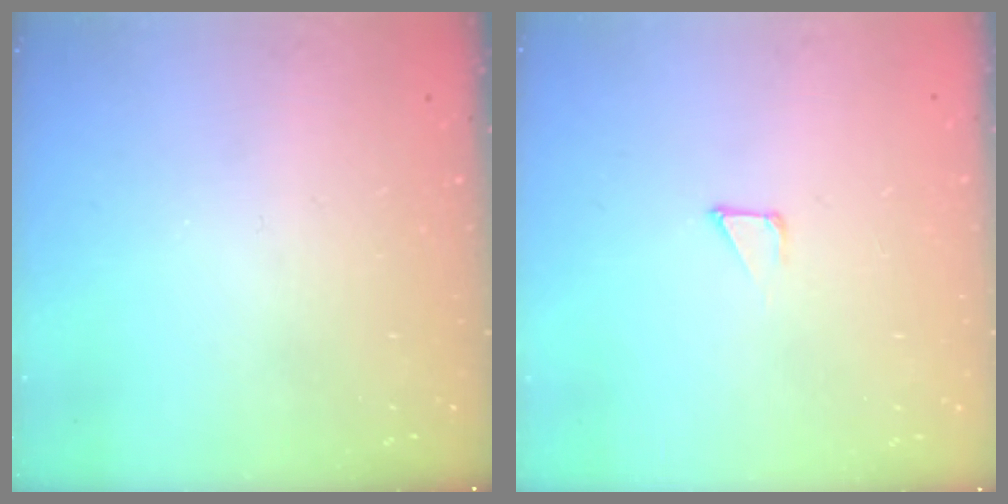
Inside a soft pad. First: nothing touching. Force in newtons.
{"total": 1.7, "press": 1.7, "slide": 0.0}